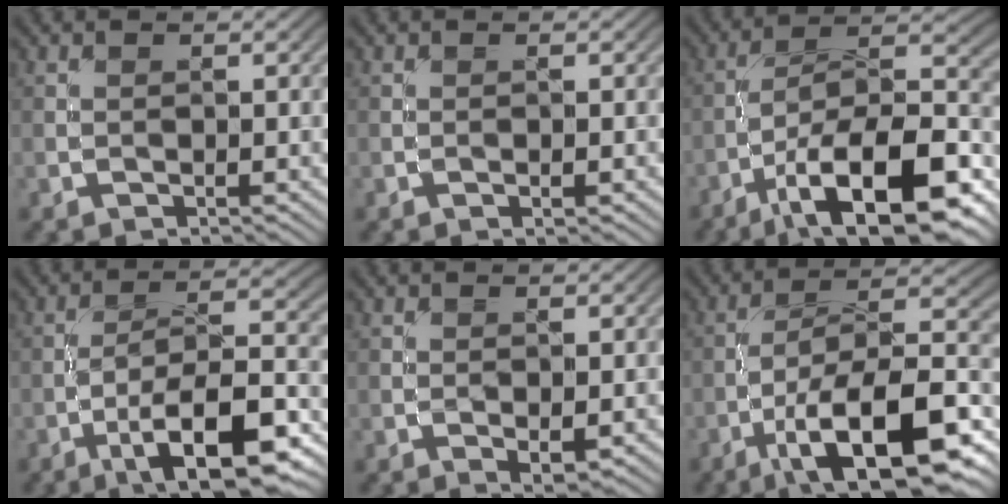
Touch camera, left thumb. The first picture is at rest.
{"total": 0.8, "force": [-0.3, 0.2, 0.7], "torque": [-0.013, 0.000, -0.005]}
{"total": 17.9, "force": [-10.1, 6.6, 13.2], "torque": [-0.200, -0.008, -0.175]}
{"total": 14.0, "force": [-7.6, 4.1, 11.0], "torque": [-0.183, 0.000, -0.128]}
{"total": 2.3, "force": [-0.7, 1.1, 2.0], "torque": [-0.032, -0.005, -0.007]}
{"total": 17.1, "force": [-8.4, 6.0, 13.6], "torque": [-0.211, -0.004, -0.148]}